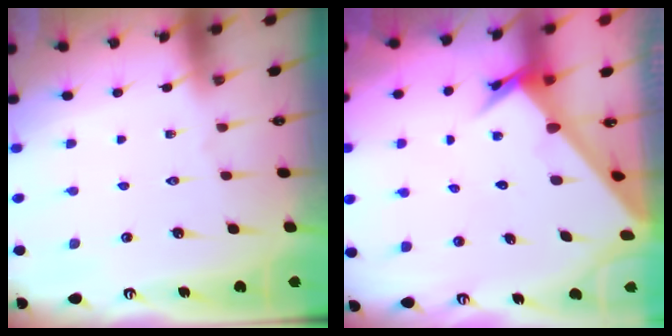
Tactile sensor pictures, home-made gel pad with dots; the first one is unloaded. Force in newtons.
{"total": 4.1, "press": 4.1, "slide": 0.3}